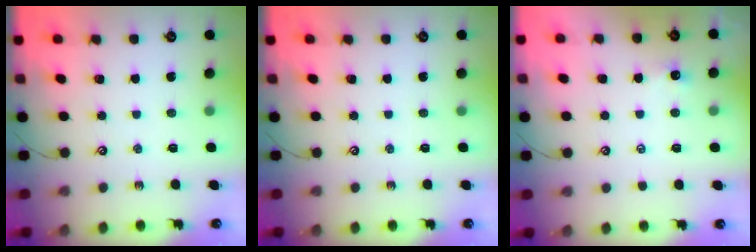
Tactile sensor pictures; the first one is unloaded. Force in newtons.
{"total": 0.0}
{"total": 0.8, "press": 0.8, "slide": 0.3}